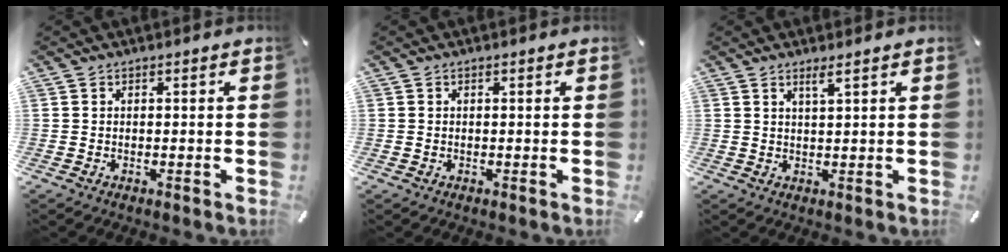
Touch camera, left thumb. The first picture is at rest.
{"total": 0.0}
{"total": 2.2, "force": [1.7, -0.1, 1.4], "torque": [-0.031, -0.003, 0.031]}